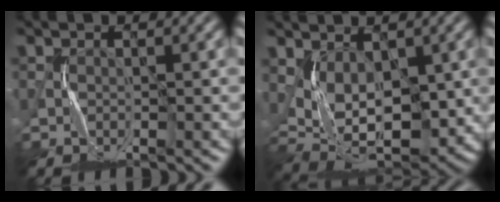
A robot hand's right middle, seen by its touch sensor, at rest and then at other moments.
{"total": 6.4, "force": [1.2, 3.4, 5.2], "torque": [-0.102, -0.010, 0.029]}